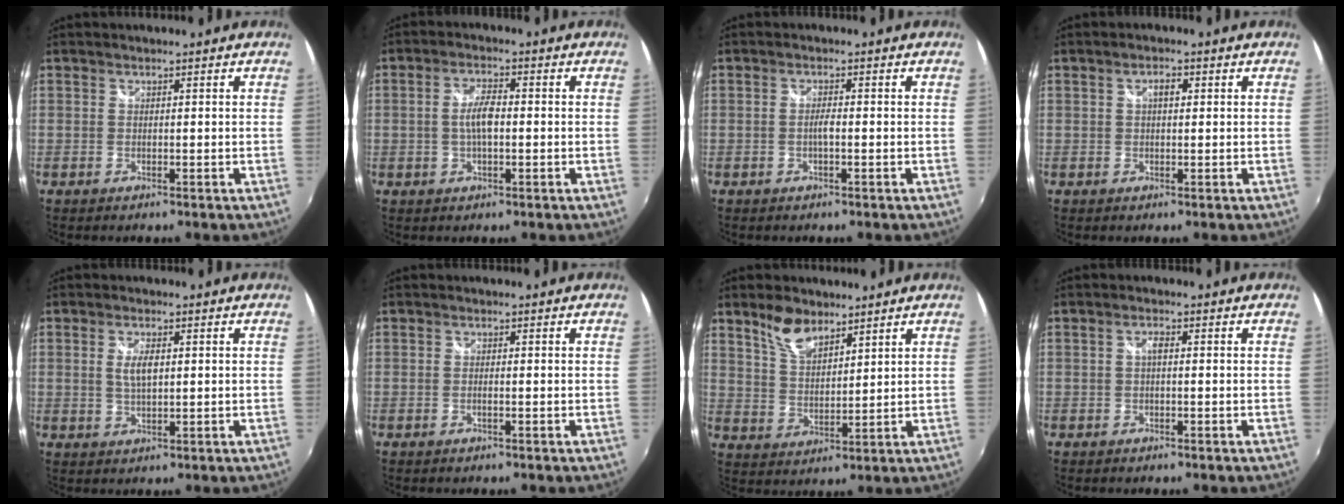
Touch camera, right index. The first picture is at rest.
{"total": 4.6, "force": [-0.5, 1.5, 4.3], "torque": [-0.083, 0.004, -0.008]}
{"total": 1.5, "force": [-0.5, 0.2, 1.4], "torque": [-0.027, 0.002, -0.010]}
{"total": 2.0, "force": [0.5, 1.0, 1.6], "torque": [-0.027, 0.006, 0.006]}
{"total": 3.7, "force": [0.6, 1.4, 3.4], "torque": [-0.063, -0.003, 0.012]}
{"total": 0.9, "force": [-0.5, -0.1, 0.7], "torque": [-0.012, -0.001, -0.009]}
{"total": 7.2, "force": [5.3, 3.2, 3.7], "torque": [-0.064, 0.007, 0.104]}
{"total": 1.3, "force": [0.0, 0.5, 1.3], "torque": [-0.023, 0.006, -0.003]}